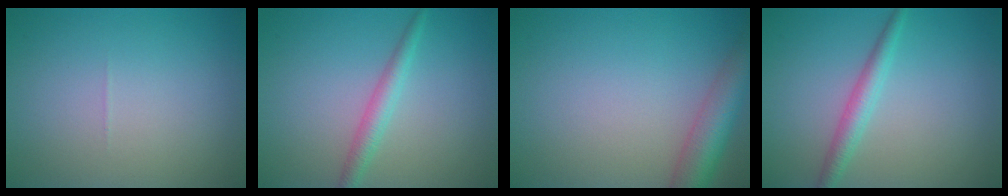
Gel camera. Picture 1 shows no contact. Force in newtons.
{"total": 2.2, "press": 2.2, "slide": 0.1}
{"total": 5.1, "press": 5.1, "slide": 0.2}
{"total": 2.4, "press": 2.4, "slide": 0.1}